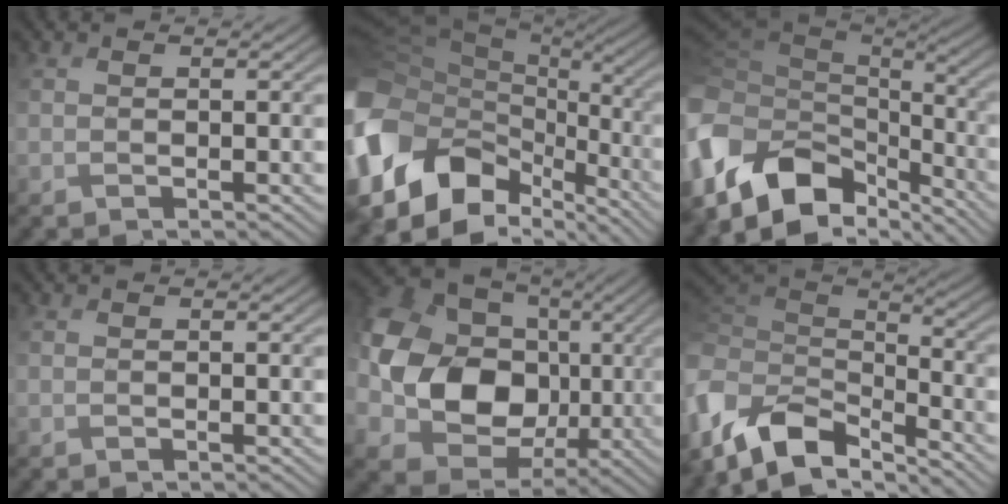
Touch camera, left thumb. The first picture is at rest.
{"total": 17.3, "force": [-5.7, 11.3, 11.8], "torque": [-0.291, -0.017, -0.095]}
{"total": 15.1, "force": [-6.4, 9.3, 10.0], "torque": [-0.269, -0.036, -0.087]}
{"total": 0.0}
{"total": 21.3, "force": [1.6, 18.0, 11.1], "torque": [-0.305, -0.010, 0.034]}
{"total": 10.8, "force": [-3.9, 6.9, 7.3], "torque": [-0.185, -0.005, -0.075]}